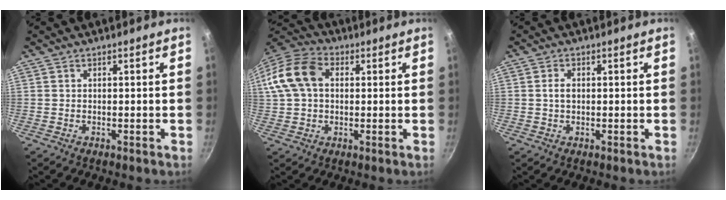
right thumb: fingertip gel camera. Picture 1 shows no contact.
{"total": 13.6, "force": [2.4, 9.6, 9.4], "torque": [-0.175, 0.030, 0.030]}
{"total": 2.0, "force": [0.1, 1.3, 1.5], "torque": [-0.022, 0.005, 0.002]}